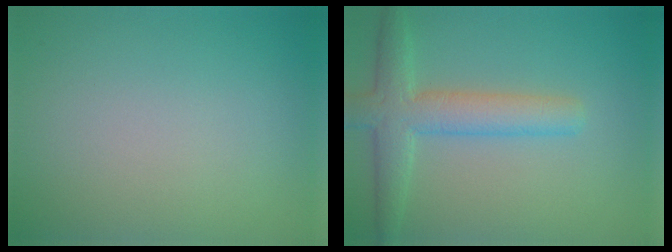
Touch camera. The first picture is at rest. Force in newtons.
{"total": 4.5, "press": 4.5, "slide": 0.2}